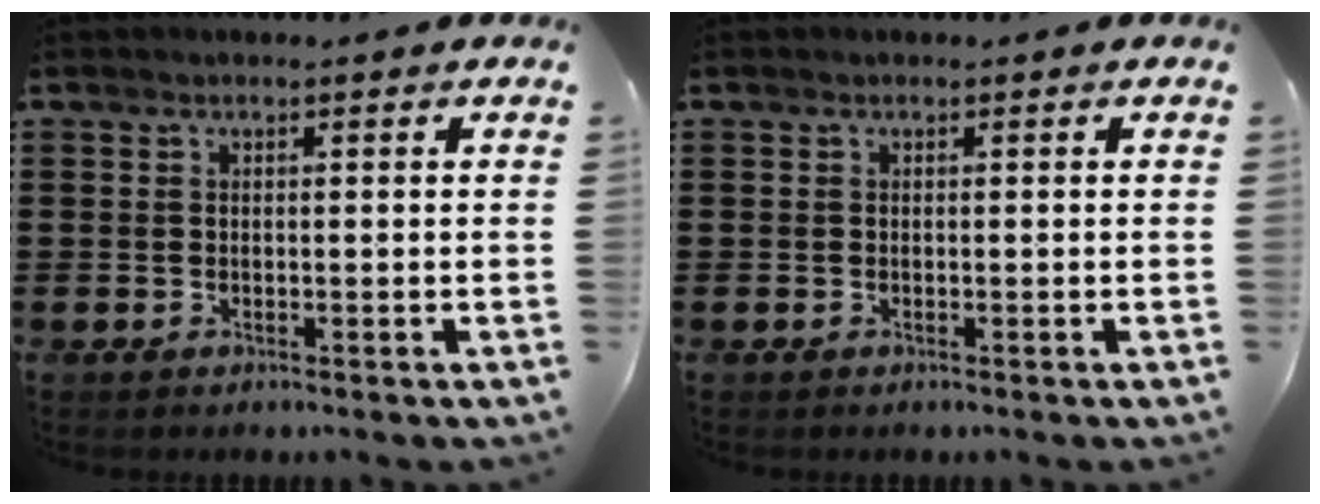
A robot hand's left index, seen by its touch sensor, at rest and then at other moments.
{"total": 0.0}